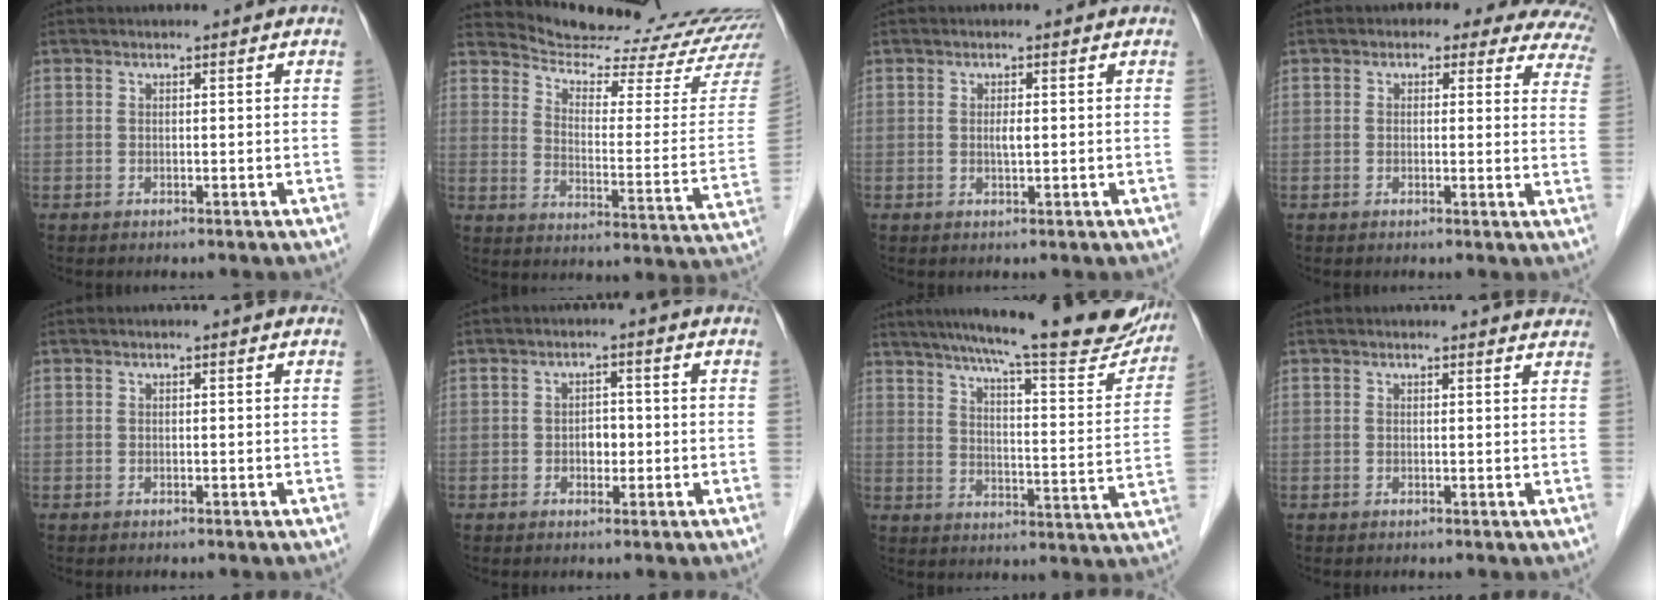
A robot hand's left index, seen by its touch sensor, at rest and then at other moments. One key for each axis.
{"total": 22.1, "fx": 21.4, "fy": -0.2, "fz": 5.6, "tx": -0.091, "ty": -0.115, "tz": 0.274}
{"total": 1.3, "fx": 0.1, "fy": 0.2, "fz": 1.3, "tx": -0.025, "ty": 0.000, "tz": 0.002}
{"total": 13.0, "fx": 10.5, "fy": 5.7, "fz": 5.1, "tx": -0.025, "ty": 0.006, "tz": 0.082}
{"total": 0.0}
{"total": 2.3, "fx": -0.5, "fy": 1.6, "fz": 1.6, "tx": -0.022, "ty": 0.005, "tz": -0.007}
{"total": 24.4, "fx": 21.0, "fy": 3.0, "fz": 12.1, "tx": -0.180, "ty": -0.037, "tz": 0.267}
{"total": 2.4, "fx": 2.4, "fy": 0.2, "fz": 0.0, "tx": -0.004, "ty": -0.015, "tz": 0.009}